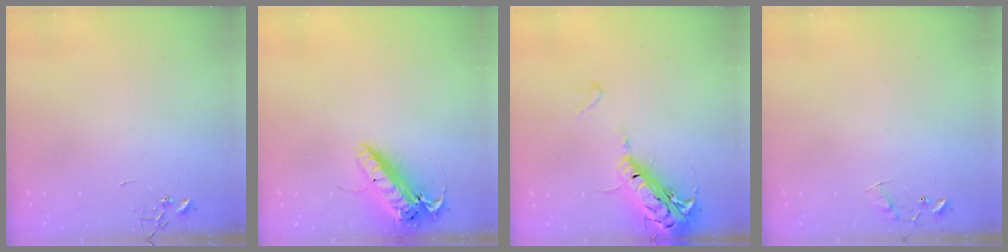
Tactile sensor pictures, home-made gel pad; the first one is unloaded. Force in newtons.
{"total": 18.3, "press": 18.0, "slide": 3.3}
{"total": 20.3, "press": 19.9, "slide": 3.9}
{"total": 8.1, "press": 8.1, "slide": 0.5}